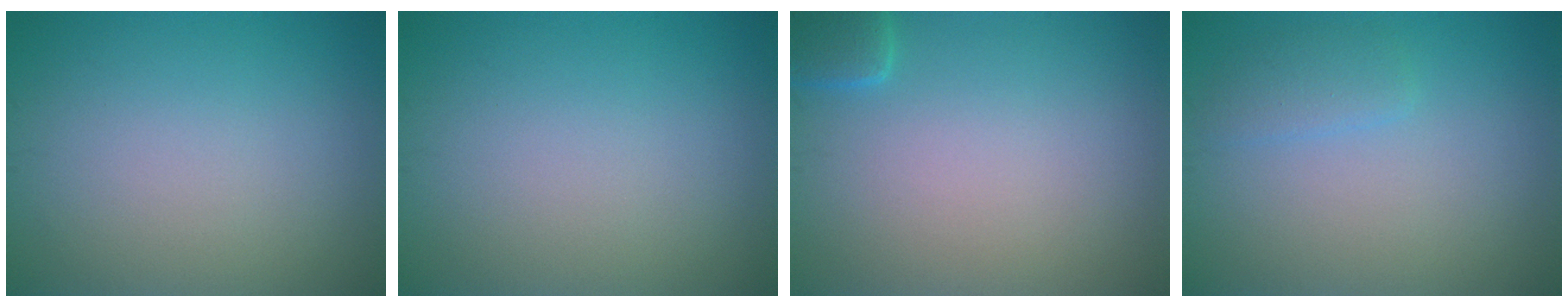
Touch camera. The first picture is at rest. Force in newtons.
{"total": 0.0}
{"total": 1.9, "press": 1.9, "slide": 0.2}
{"total": 1.6, "press": 1.6, "slide": 0.0}